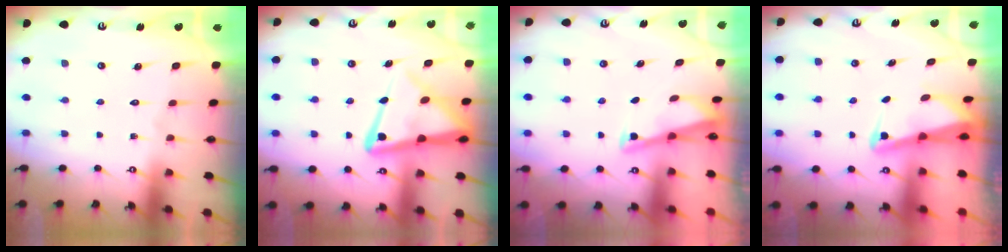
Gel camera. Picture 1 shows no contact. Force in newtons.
{"total": 13.3, "press": 13.2, "slide": 1.4}
{"total": 2.8, "press": 2.7, "slide": 0.3}
{"total": 2.5, "press": 2.5, "slide": 0.4}